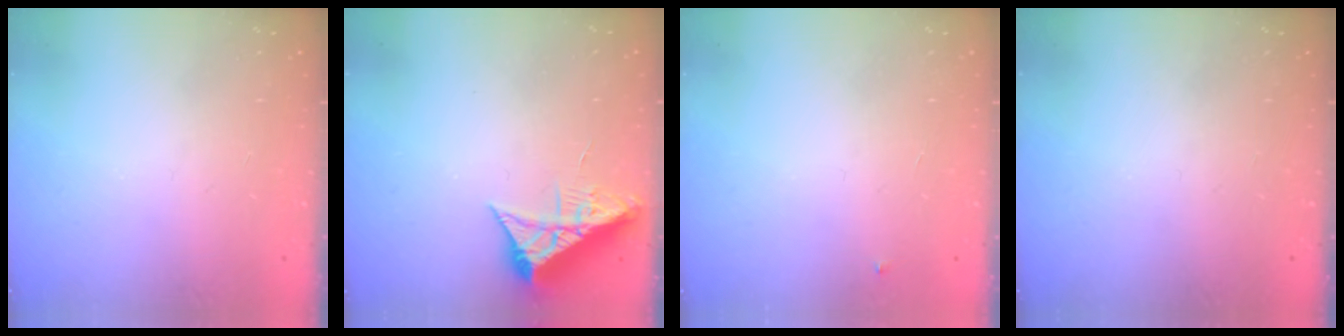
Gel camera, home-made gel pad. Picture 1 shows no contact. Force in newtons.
{"total": 7.3, "press": 7.3, "slide": 0.2}
{"total": 3.0, "press": 2.9, "slide": 0.4}
{"total": 0.0}